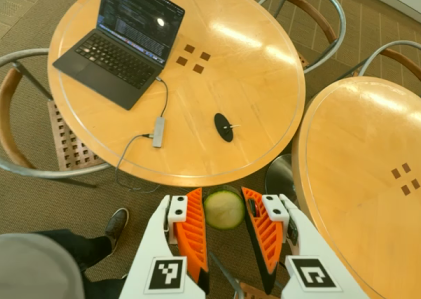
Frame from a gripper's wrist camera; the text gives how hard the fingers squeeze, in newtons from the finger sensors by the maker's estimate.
{"total": 7.7, "left": 7.4, "right": 8.0}